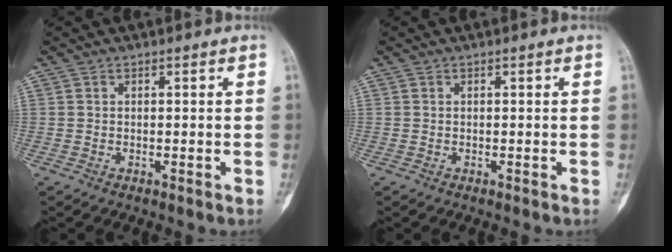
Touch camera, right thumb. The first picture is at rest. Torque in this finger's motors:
{"motor_torque": [-0.08, 0.60, 0.36, -0.17, 0.02]}